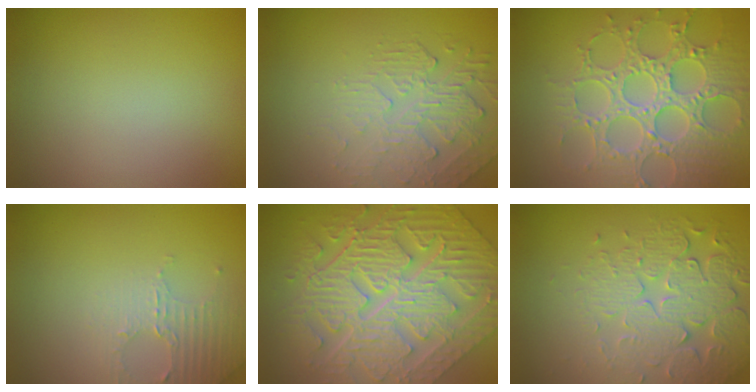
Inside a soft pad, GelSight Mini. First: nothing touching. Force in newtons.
{"total": 2.4, "press": 1.7, "slide": 1.7}
{"total": 7.3, "press": 6.0, "slide": 4.1}
{"total": 2.6, "press": 2.5, "slide": 0.7}
{"total": 10.8, "press": 8.0, "slide": 7.3}
{"total": 6.2, "press": 4.9, "slide": 3.9}